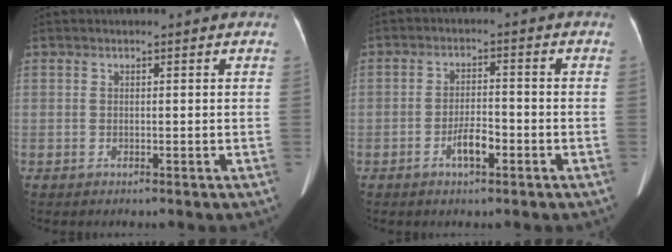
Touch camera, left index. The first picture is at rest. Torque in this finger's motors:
{"motor_torque": [0.46, 0.19, 0.21, 0.07]}